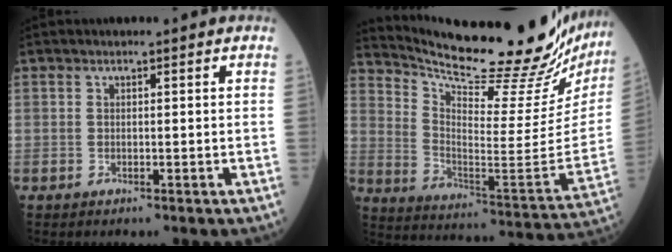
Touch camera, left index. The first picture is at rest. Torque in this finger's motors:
{"motor_torque": [0.64, -1.49, 0.22, 0.05]}